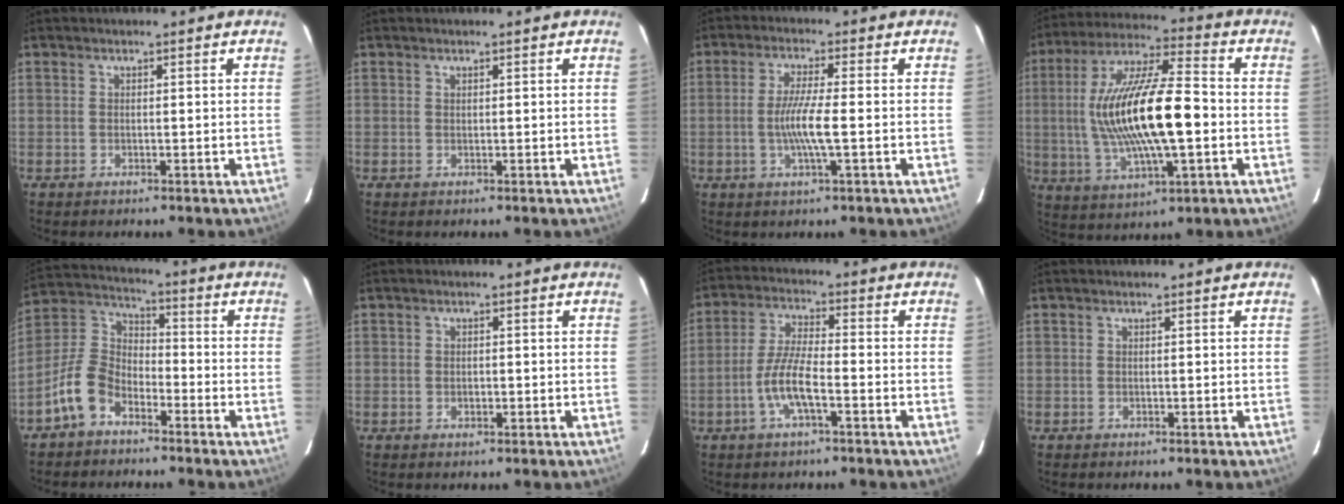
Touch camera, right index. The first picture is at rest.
{"total": 0.0}
{"total": 6.4, "force": [-1.3, 0.1, 6.3], "torque": [-0.120, -0.006, -0.026]}
{"total": 20.2, "force": [-1.2, 5.5, 19.4], "torque": [-0.370, 0.003, -0.019]}
{"total": 9.1, "force": [-5.8, 5.2, 4.6], "torque": [-0.105, 0.024, -0.120]}
{"total": 1.4, "force": [-0.3, 1.2, 0.6], "torque": [-0.009, 0.002, -0.004]}
{"total": 7.5, "force": [-3.1, 1.7, 6.6], "torque": [-0.140, 0.003, -0.061]}
{"total": 0.0}